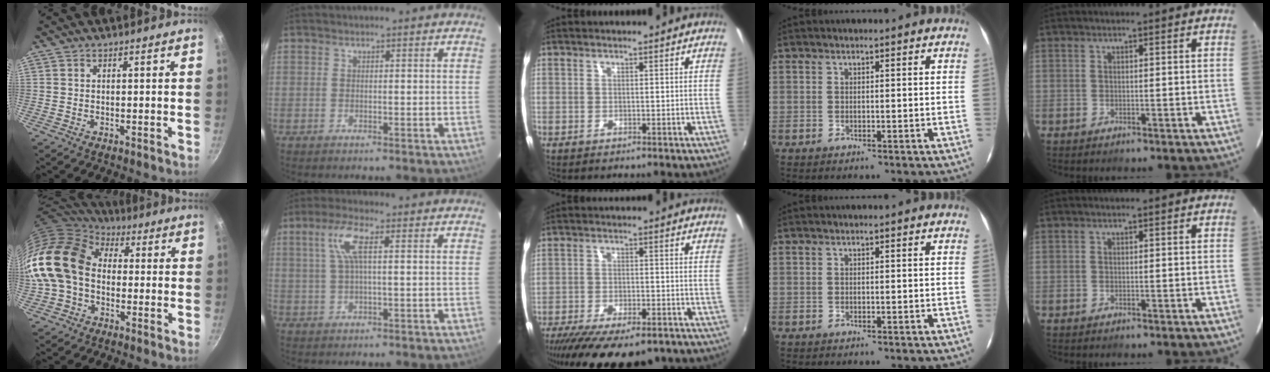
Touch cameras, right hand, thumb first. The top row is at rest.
{"thumb": {"total": 18.4, "force": [-0.1, 13.8, 12.1], "torque": [-0.228, 0.042, -0.014]}, "index": {"total": 6.1, "force": [1.6, 1.1, 5.7], "torque": [-0.116, 0.008, 0.034]}, "middle": {"total": 18.6, "force": [-13.9, 6.3, 10.6], "torque": [-0.214, -0.055, -0.202]}}